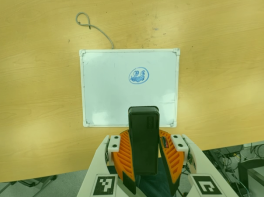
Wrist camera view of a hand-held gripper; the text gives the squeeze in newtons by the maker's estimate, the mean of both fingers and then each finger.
{"total": 9.7, "left": 7.9, "right": 11.5}